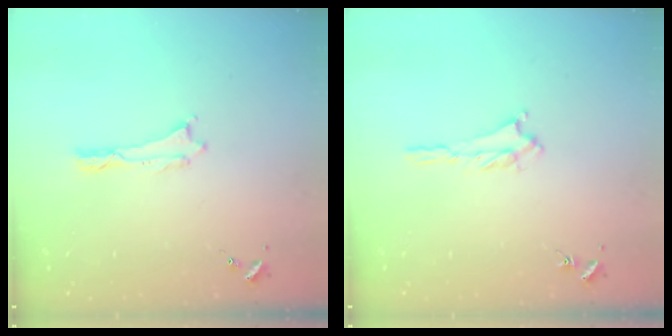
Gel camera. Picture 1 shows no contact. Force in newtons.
{"total": 1.2, "press": 1.1, "slide": 0.5}